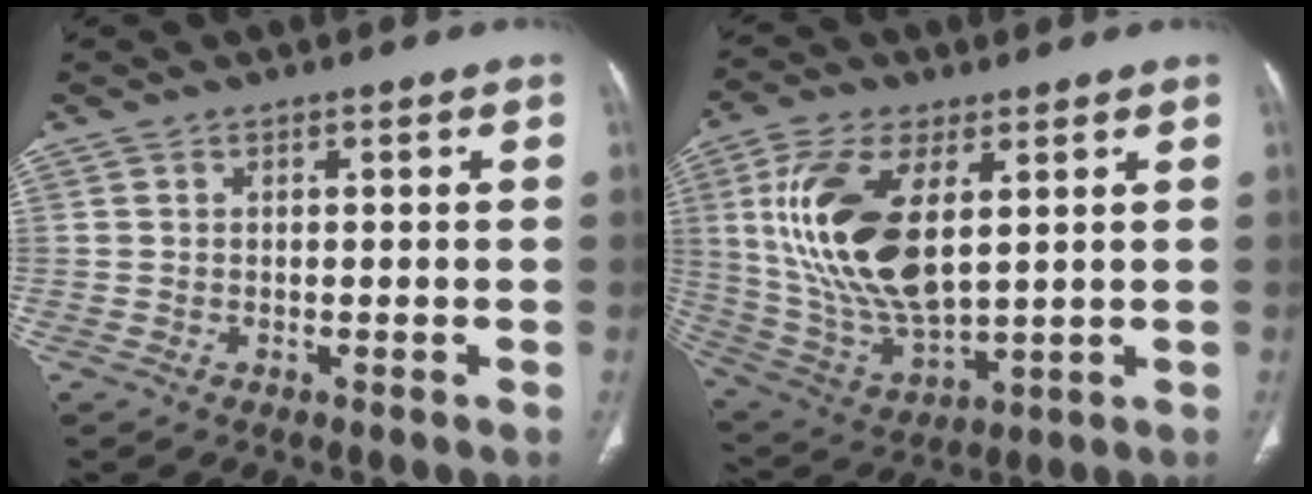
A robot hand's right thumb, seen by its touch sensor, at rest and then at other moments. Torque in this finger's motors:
{"motor_torque": [-1.33, 3.31, 1.81, 0.96, 0.72]}